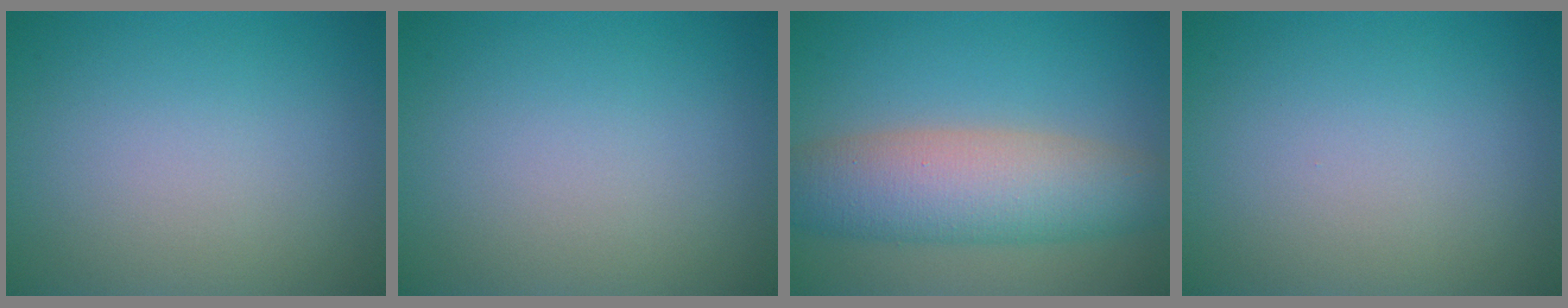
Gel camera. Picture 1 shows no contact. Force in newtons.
{"total": 0.0}
{"total": 7.6, "press": 7.6, "slide": 0.2}
{"total": 0.0}